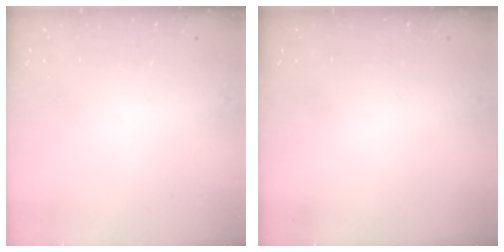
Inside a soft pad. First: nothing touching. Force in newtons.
{"total": 0.0}